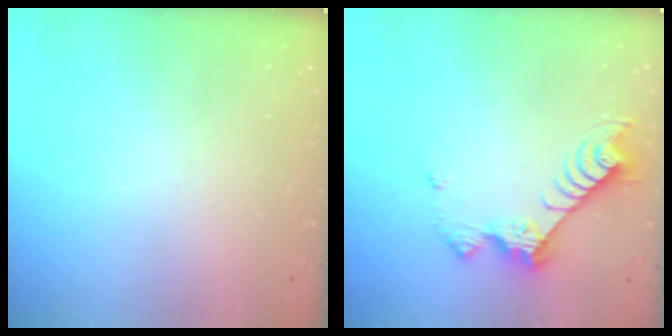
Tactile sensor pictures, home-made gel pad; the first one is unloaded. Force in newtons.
{"total": 9.3, "press": 9.3, "slide": 0.4}